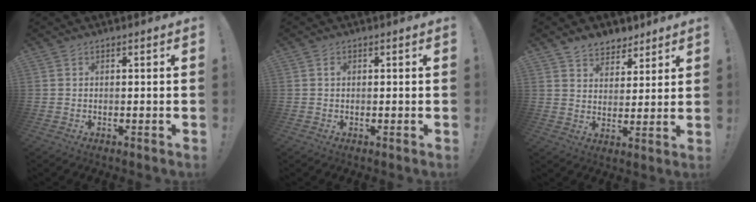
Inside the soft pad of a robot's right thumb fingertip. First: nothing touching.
{"total": 0.5, "force": [0.0, 0.4, 0.3], "torque": [-0.008, 0.004, 0.000]}
{"total": 7.3, "force": [5.6, 4.6, 1.1], "torque": [-0.013, -0.042, 0.109]}